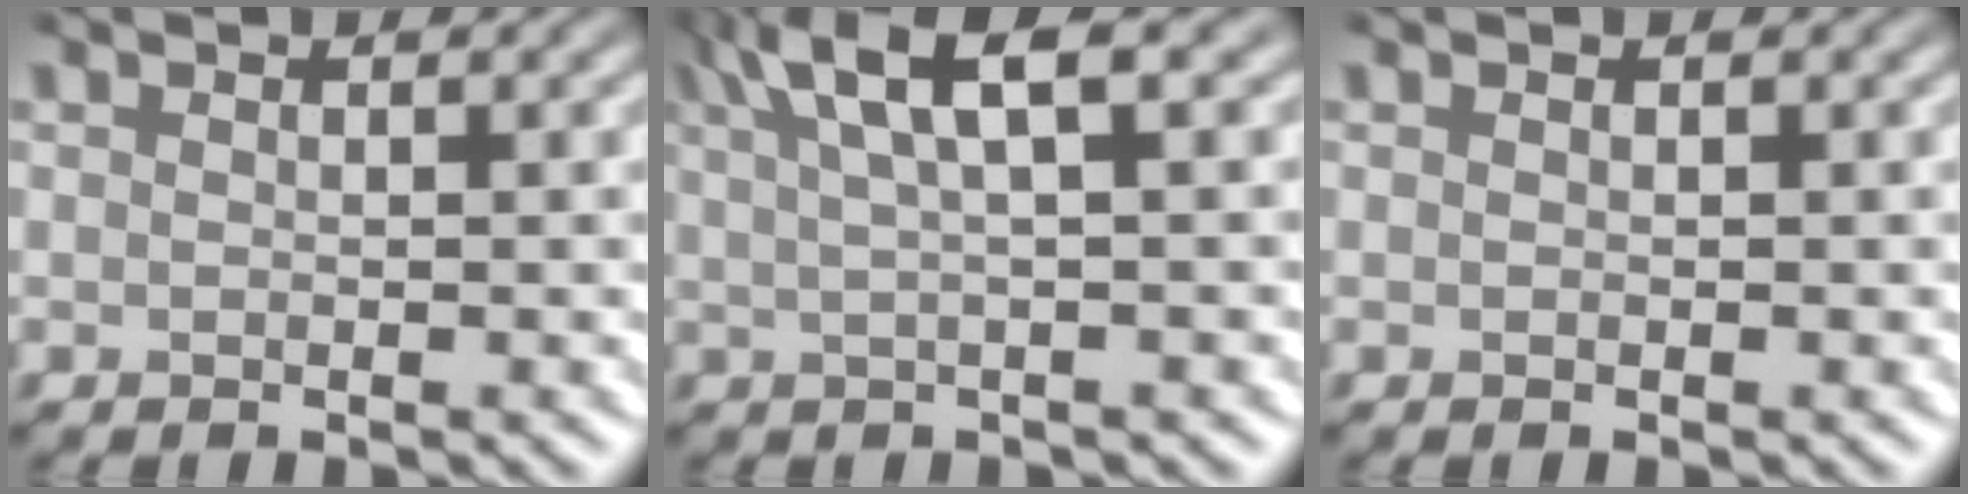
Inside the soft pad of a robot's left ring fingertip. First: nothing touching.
{"total": 5.2, "force": [2.7, 0.8, 4.4], "torque": [-0.071, 0.015, 0.048]}
{"total": 0.0}